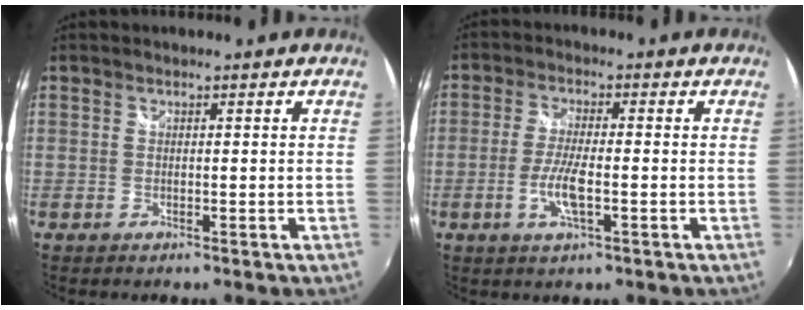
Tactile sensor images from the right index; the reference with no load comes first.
{"total": 6.2, "force": [-1.8, 1.4, 5.8], "torque": [-0.120, -0.005, -0.037]}